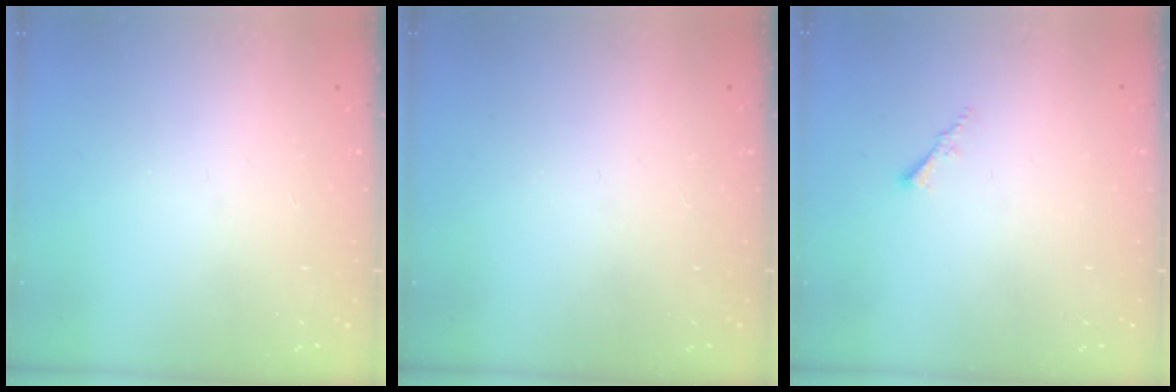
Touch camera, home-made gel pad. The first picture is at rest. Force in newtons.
{"total": 0.0}
{"total": 1.5, "press": 1.5, "slide": 0.4}